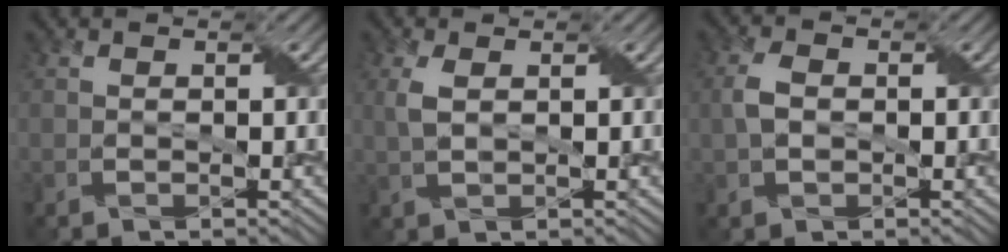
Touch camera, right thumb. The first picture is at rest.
{"total": 2.7, "force": [0.7, 1.3, 2.3], "torque": [-0.065, 0.006, 0.016]}
{"total": 3.3, "force": [-0.1, 2.3, 2.4], "torque": [-0.059, 0.005, -0.006]}